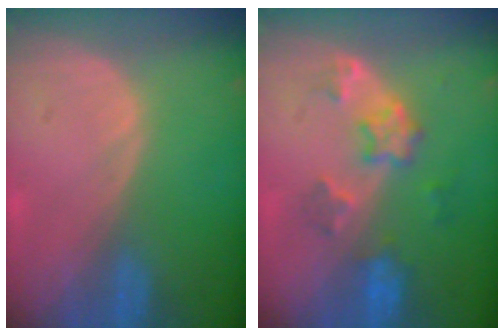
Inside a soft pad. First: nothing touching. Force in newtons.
{"total": 6.0, "press": 5.5, "slide": 2.6}